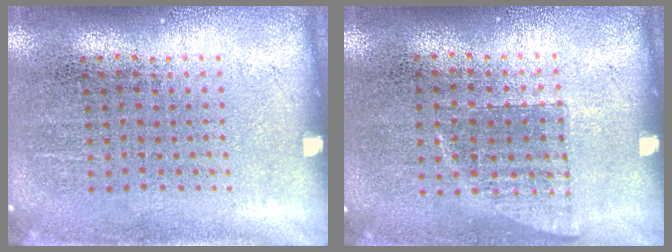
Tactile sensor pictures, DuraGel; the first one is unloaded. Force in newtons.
{"total": 0.6, "press": 0.6, "slide": 0.2}